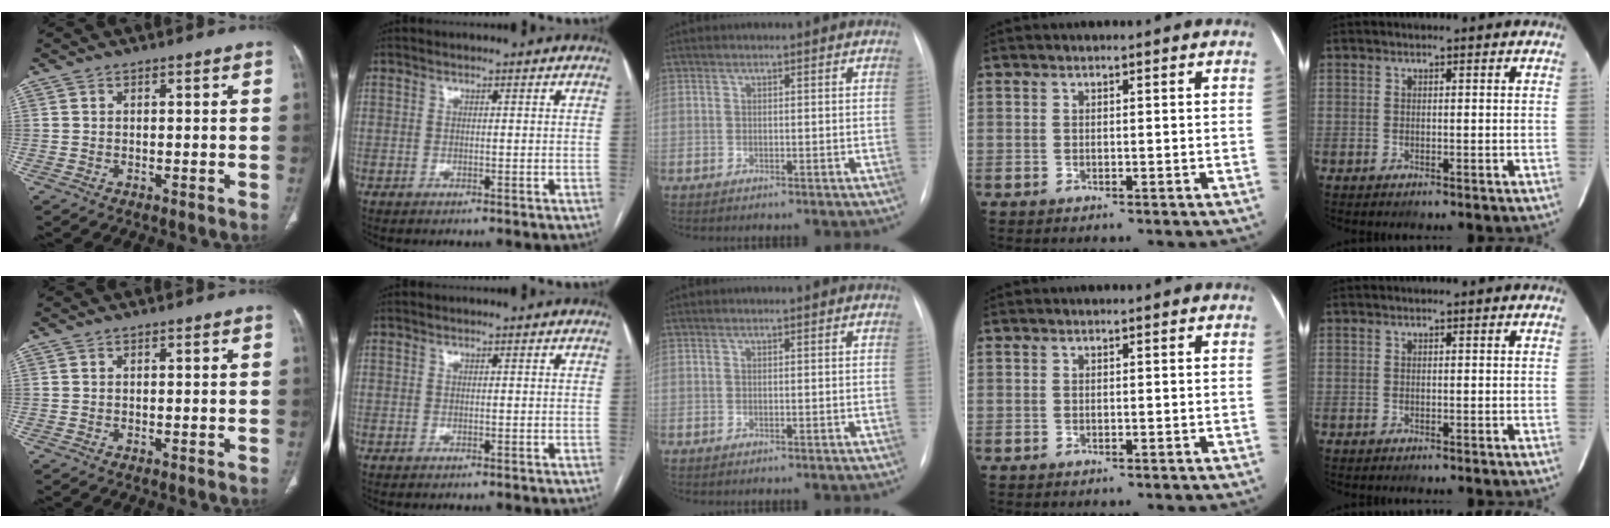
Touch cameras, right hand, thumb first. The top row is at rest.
{}